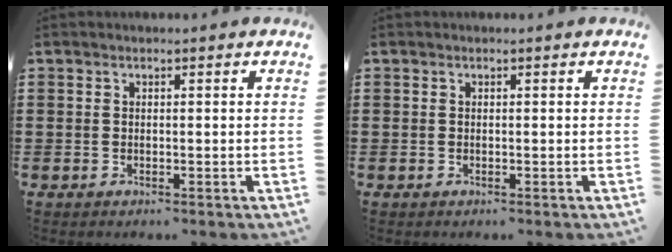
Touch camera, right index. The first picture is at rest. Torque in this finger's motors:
{"motor_torque": [-0.10, 0.06, 0.00, -0.01]}